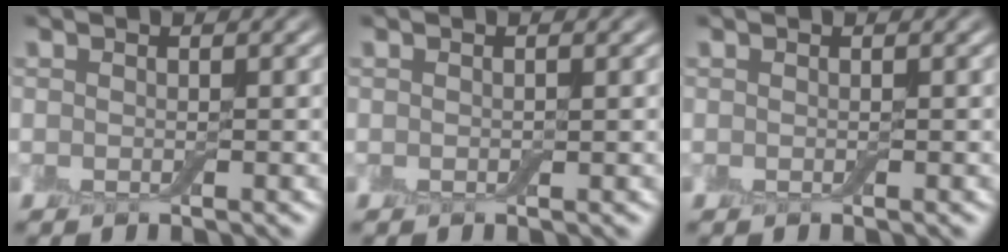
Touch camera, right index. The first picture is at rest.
{"total": 0.0}
{"total": 0.0}